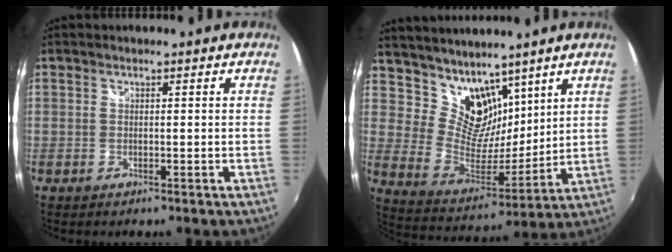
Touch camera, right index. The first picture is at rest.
{"total": 12.5, "force": [9.1, 7.4, 4.1], "torque": [-0.074, -0.002, 0.183]}